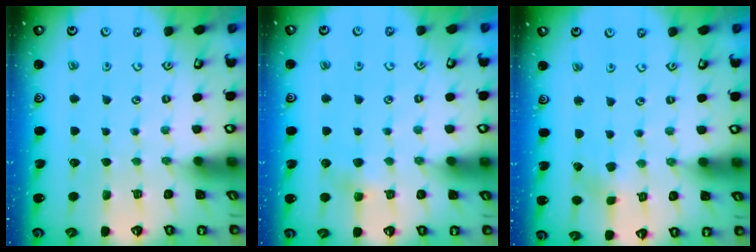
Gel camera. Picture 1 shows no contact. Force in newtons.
{"total": 3.4, "press": 3.4, "slide": 0.3}
{"total": 0.9, "press": 0.9, "slide": 0.2}